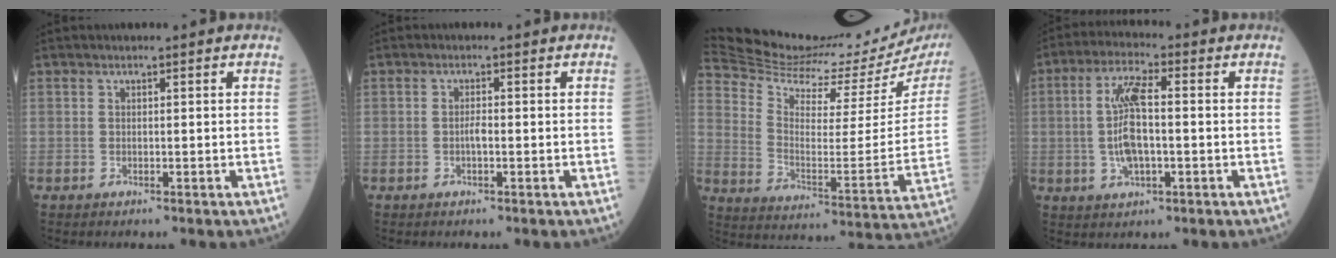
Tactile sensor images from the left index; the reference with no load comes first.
{"total": 1.1, "force": [-0.5, 0.2, 1.0], "torque": [-0.020, -0.001, -0.010]}
{"total": 28.3, "force": [25.8, 2.9, 11.1], "torque": [-0.197, -0.092, 0.357]}
{"total": 8.1, "force": [-0.5, 2.3, 7.7], "torque": [-0.166, 0.003, -0.011]}